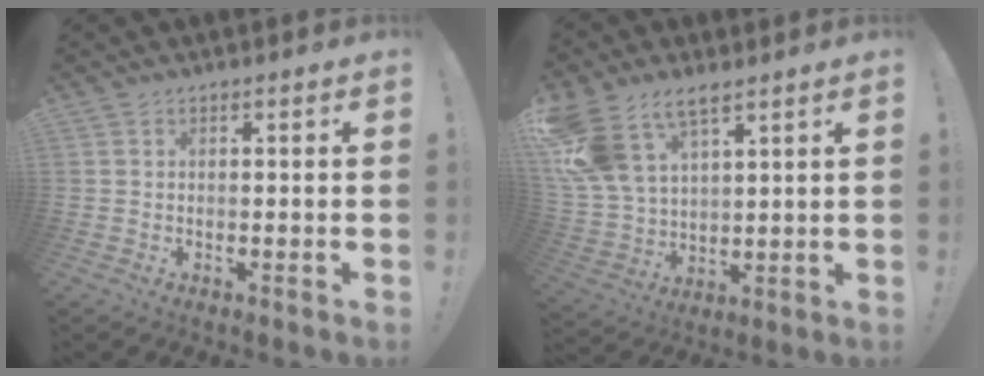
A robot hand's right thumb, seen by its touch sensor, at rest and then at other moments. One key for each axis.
{"total": 14.3, "fx": 8.9, "fy": 8.0, "fz": 7.8, "tx": -0.183, "ty": -0.045, "tz": 0.172}